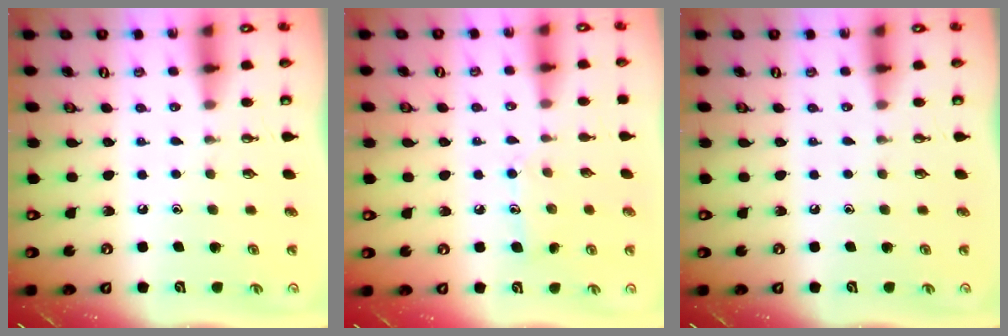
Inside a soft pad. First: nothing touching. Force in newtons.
{"total": 7.8, "press": 7.8, "slide": 0.1}
{"total": 0.0}